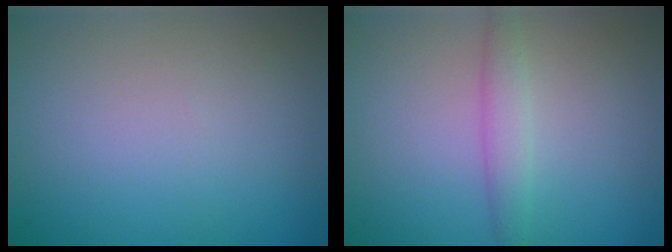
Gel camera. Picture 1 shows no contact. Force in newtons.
{"total": 1.9, "press": 1.9, "slide": 0.0}